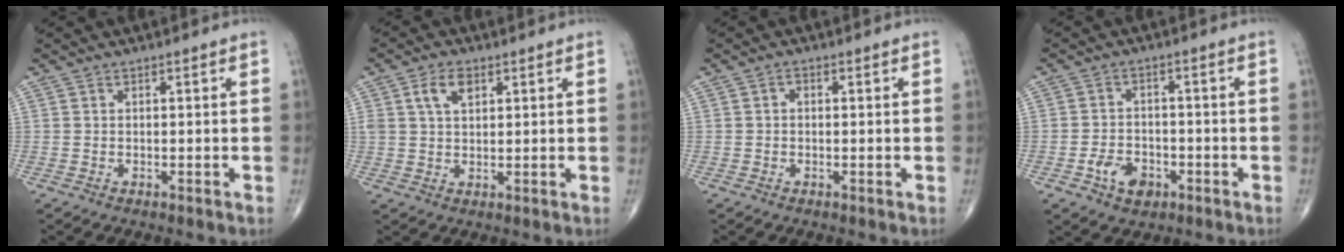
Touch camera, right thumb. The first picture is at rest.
{"total": 4.8, "force": [2.1, 2.8, 3.4], "torque": [-0.056, -0.001, 0.040]}
{"total": 1.0, "force": [0.0, 0.7, 0.6], "torque": [-0.005, 0.004, -0.004]}
{"total": 5.7, "force": [-2.6, 3.9, 3.3], "torque": [-0.040, 0.016, -0.042]}